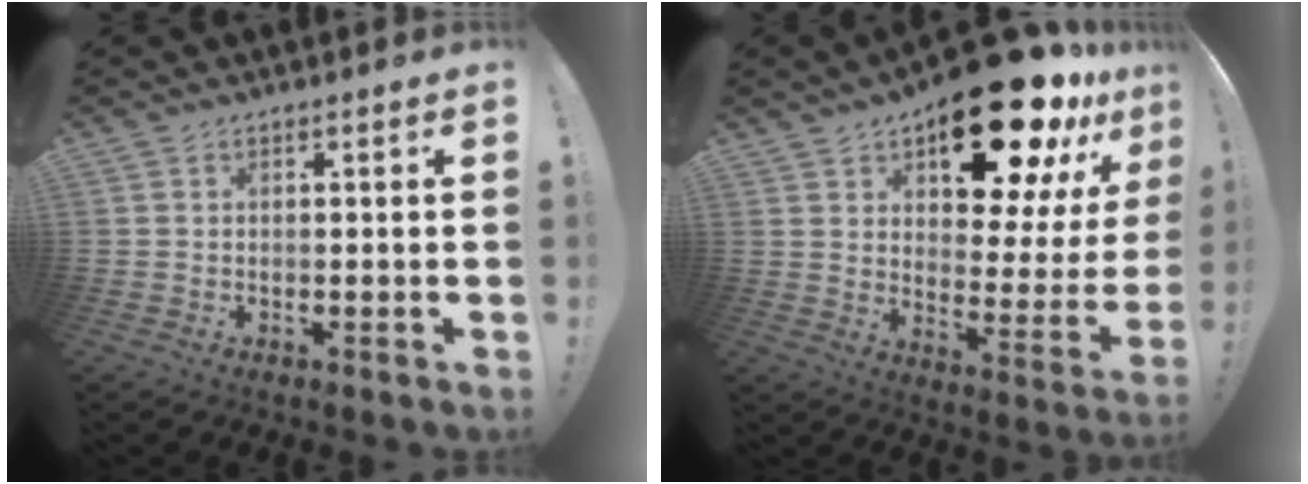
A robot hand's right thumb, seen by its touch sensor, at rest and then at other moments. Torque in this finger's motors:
{"motor_torque": [0.68, 1.56, 1.11, 0.24, 0.42]}